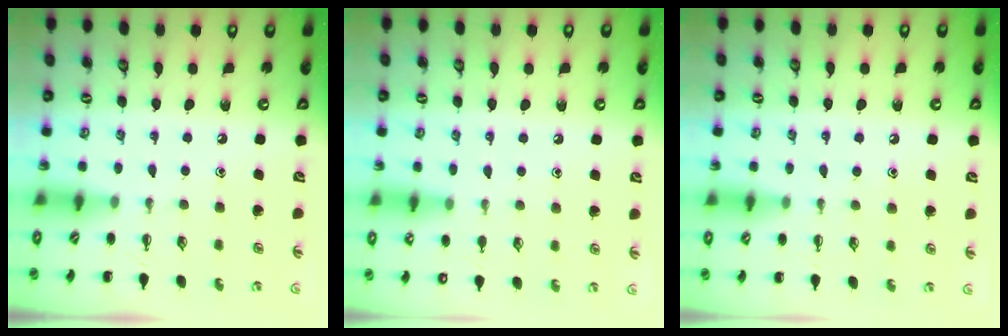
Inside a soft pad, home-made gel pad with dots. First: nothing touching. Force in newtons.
{"total": 7.1, "press": 6.8, "slide": 2.2}
{"total": 5.6, "press": 5.4, "slide": 1.4}